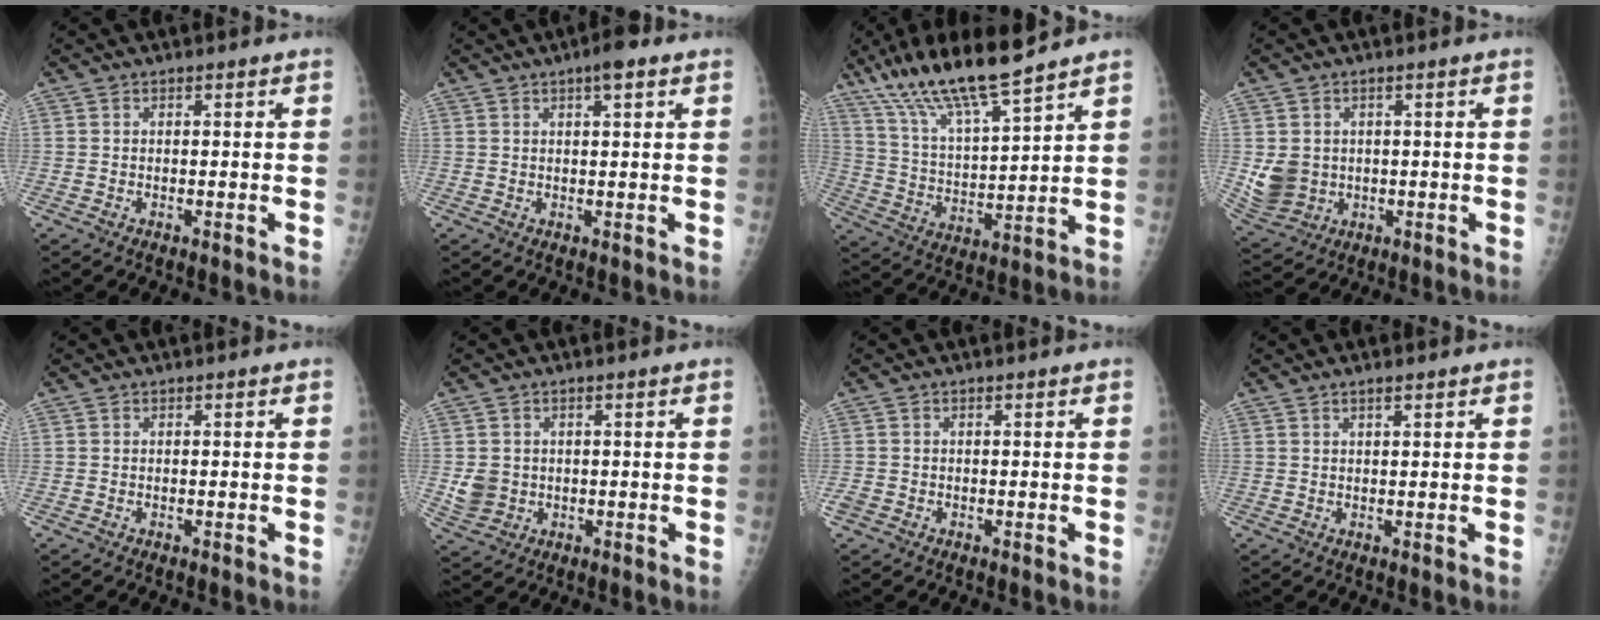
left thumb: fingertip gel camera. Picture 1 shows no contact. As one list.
[{"total": 3.9, "force": [2.2, 0.9, 3.1], "torque": [-0.044, 0.000, 0.029]}, {"total": 15.8, "force": [12.3, 2.1, 9.7], "torque": [-0.170, -0.056, 0.233]}, {"total": 6.5, "force": [0.5, 5.7, 3.2], "torque": [-0.050, -0.008, 0.026]}, {"total": 0.0}, {"total": 4.2, "force": [0.1, 3.8, 1.8], "torque": [-0.026, -0.003, 0.013]}, {"total": 1.4, "force": [-0.4, 1.2, 0.7], "torque": [-0.013, 0.000, -0.007]}, {"total": 1.6, "force": [1.2, 0.3, 1.1], "torque": [-0.018, -0.005, 0.020]}]